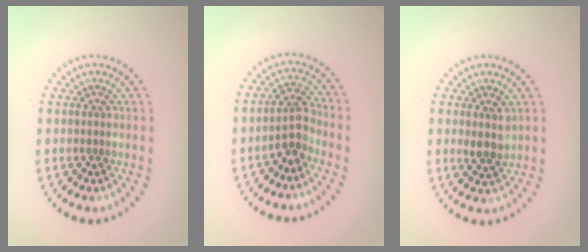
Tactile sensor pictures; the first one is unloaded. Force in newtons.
{"total": 2.5, "press": 2.2, "slide": 1.3}
{"total": 2.0, "press": 1.8, "slide": 0.7}